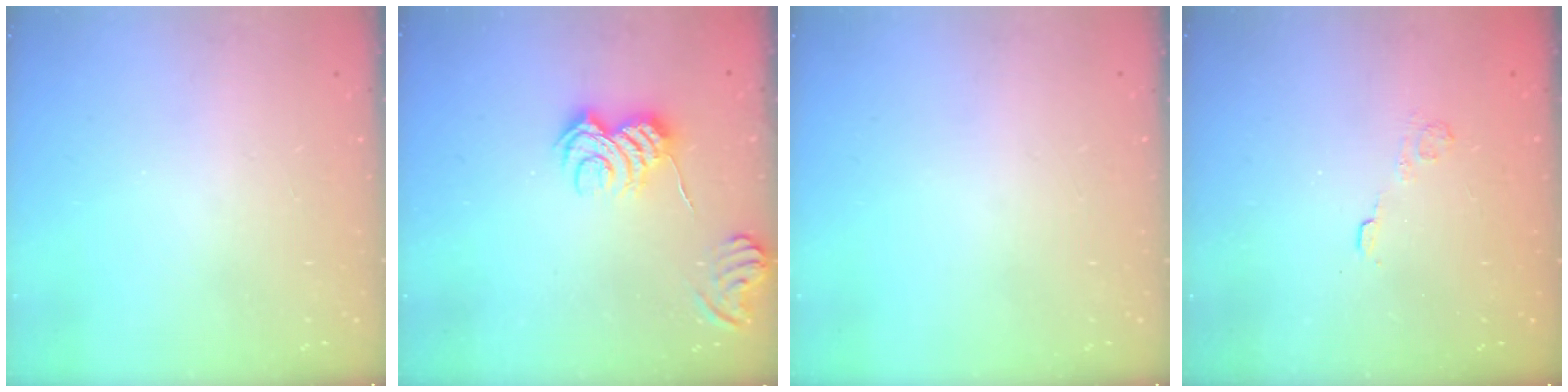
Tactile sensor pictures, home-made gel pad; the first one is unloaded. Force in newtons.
{"total": 6.1, "press": 6.1, "slide": 0.3}
{"total": 0.0}
{"total": 2.7, "press": 2.3, "slide": 1.4}